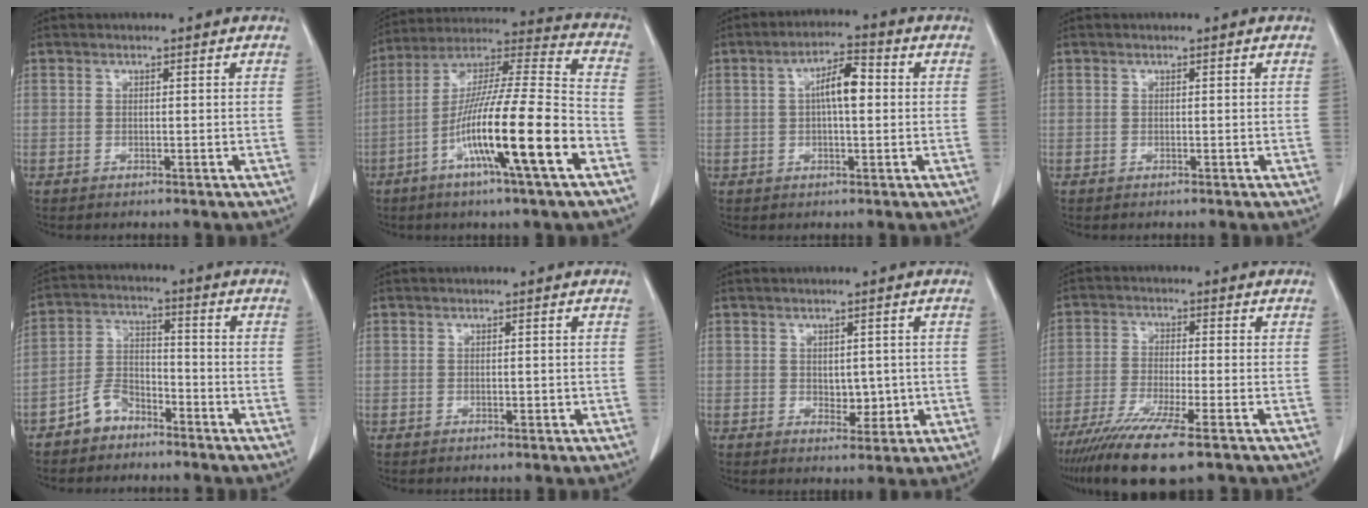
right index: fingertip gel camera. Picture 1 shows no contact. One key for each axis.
{"total": 20.0, "fx": -7.8, "fy": 0.4, "fz": 18.4, "tx": -0.333, "ty": -0.016, "tz": -0.142}
{"total": 5.9, "fx": 0.6, "fy": 1.6, "fz": 5.7, "tx": -0.104, "ty": 0.016, "tz": 0.008}
{"total": 0.0}
{"total": 5.9, "fx": -4.2, "fy": 3.4, "fz": 2.2, "tx": -0.049, "ty": 0.011, "tz": -0.081}
{"total": 0.8, "fx": -0.2, "fy": 0.3, "fz": 0.7, "tx": -0.013, "ty": -0.001, "tz": -0.001}
{"total": 3.6, "fx": -0.2, "fy": 2.3, "fz": 2.8, "tx": -0.033, "ty": -0.002, "tz": 0.006}
{"total": 12.0, "fx": -8.3, "fy": 0.7, "fz": 8.7, "tx": -0.156, "ty": -0.032, "tz": -0.140}